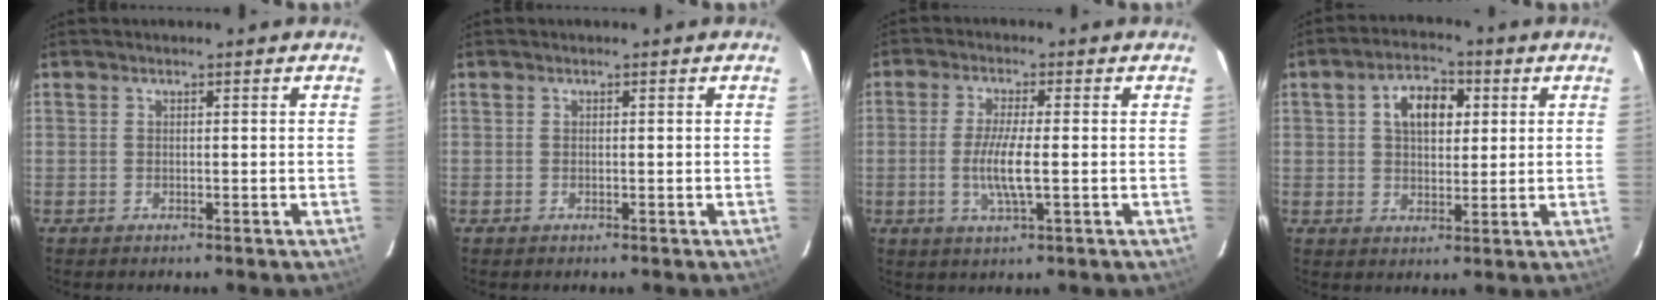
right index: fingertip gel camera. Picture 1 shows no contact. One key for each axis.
{"total": 0.0}
{"total": 6.4, "fx": -1.0, "fy": 0.6, "fz": 6.3, "tx": -0.123, "ty": -0.007, "tz": -0.021}
{"total": 7.9, "fx": 2.3, "fy": 4.8, "fz": 5.9, "tx": -0.097, "ty": 0.026, "tz": 0.040}